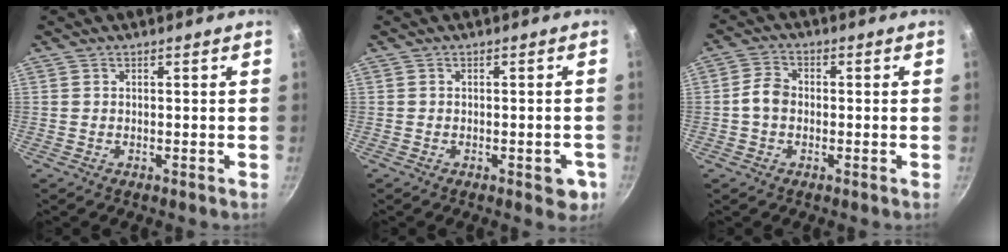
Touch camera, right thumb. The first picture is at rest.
{"total": 4.3, "force": [-1.6, 1.9, 3.5], "torque": [-0.027, 0.005, -0.020]}
{"total": 4.3, "force": [-0.6, 3.3, 2.7], "torque": [-0.041, 0.017, -0.021]}